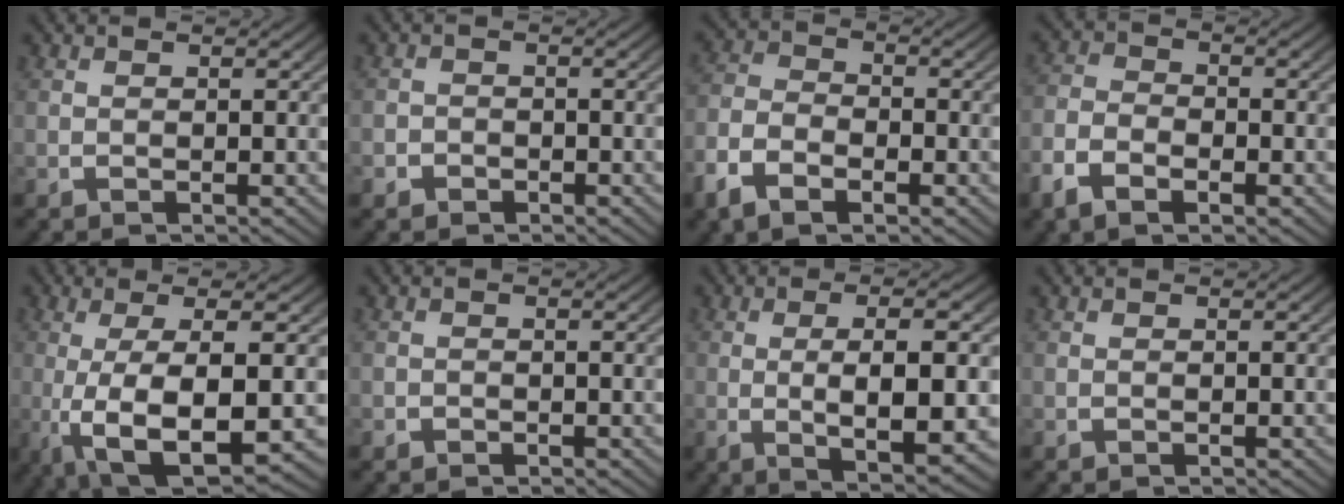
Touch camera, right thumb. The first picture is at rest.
{"total": 1.6, "force": [-1.0, 1.3, 0.0], "torque": [0.006, -0.004, -0.021]}
{"total": 4.4, "force": [-1.9, 3.0, 2.7], "torque": [-0.063, -0.007, -0.037]}
{"total": 3.6, "force": [-1.7, 2.3, 2.1], "torque": [-0.045, -0.006, -0.035]}
{"total": 10.2, "force": [-2.1, 4.9, 8.7], "torque": [-0.219, -0.045, -0.004]}
{"total": 0.6, "force": [-0.4, 0.5, 0.0], "torque": [-0.001, -0.003, -0.009]}
{"total": 7.4, "force": [-0.6, 2.5, 6.9], "torque": [-0.138, -0.020, 0.006]}
{"total": 0.0}